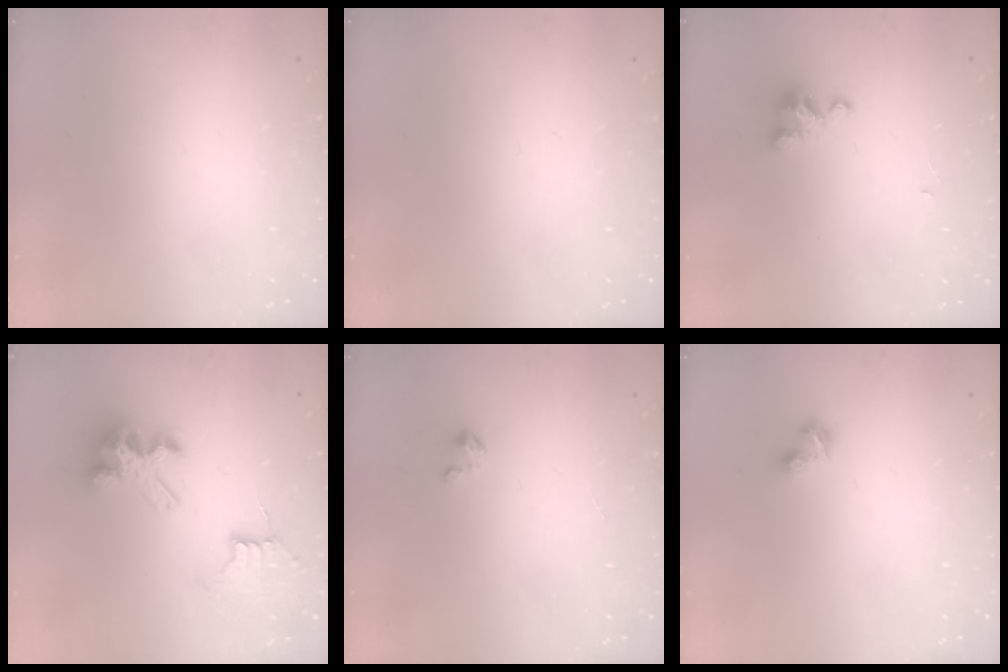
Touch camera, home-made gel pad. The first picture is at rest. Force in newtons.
{"total": 0.0}
{"total": 3.2, "press": 3.2, "slide": 0.3}
{"total": 7.8, "press": 7.8, "slide": 0.6}
{"total": 0.0}
{"total": 3.4, "press": 3.3, "slide": 1.0}